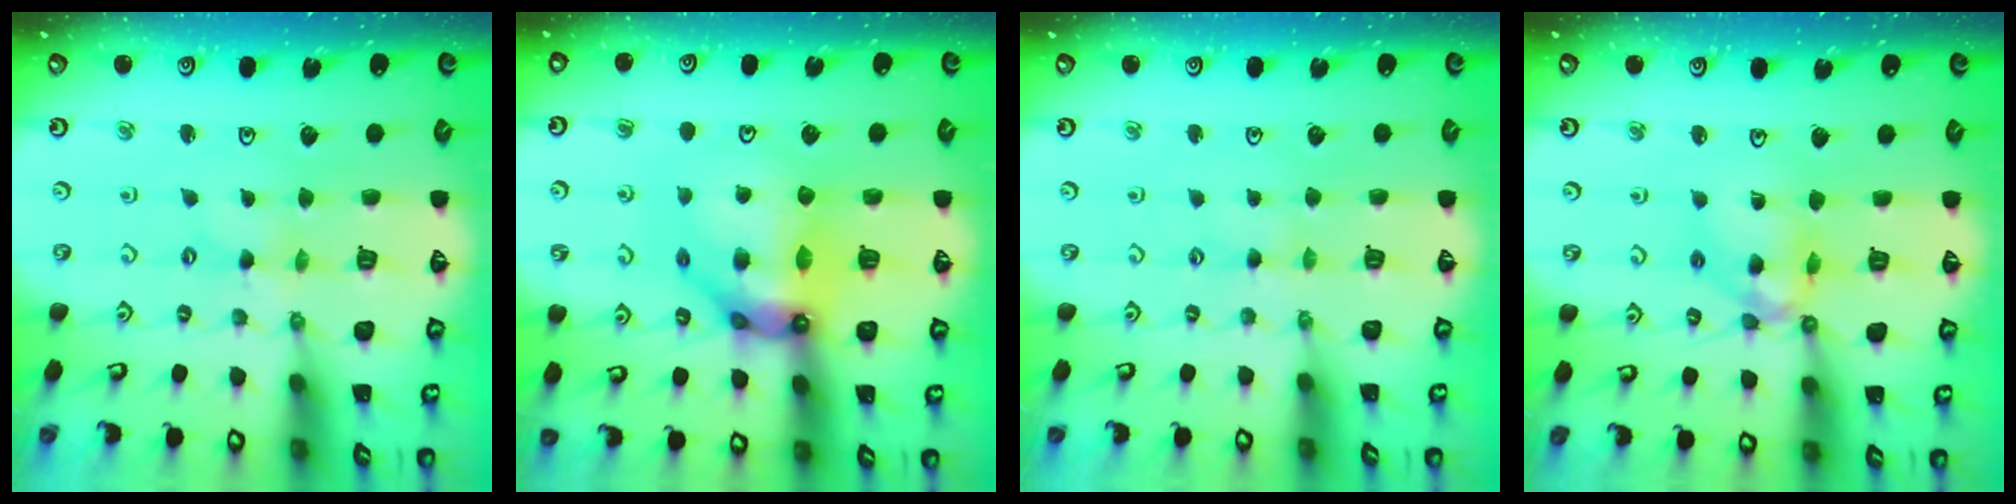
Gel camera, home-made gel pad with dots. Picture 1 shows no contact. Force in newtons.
{"total": 15.0, "press": 14.8, "slide": 1.9}
{"total": 1.3, "press": 1.3, "slide": 0.3}
{"total": 10.9, "press": 10.8, "slide": 1.2}